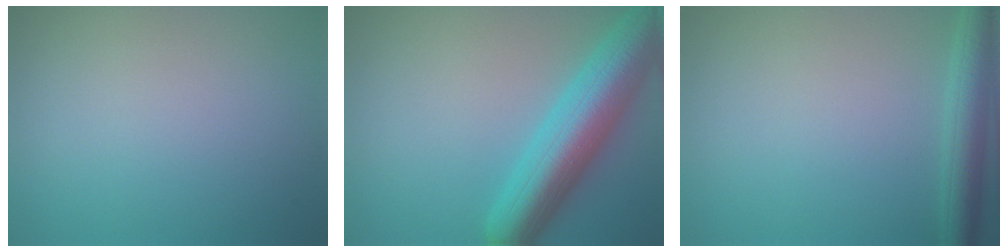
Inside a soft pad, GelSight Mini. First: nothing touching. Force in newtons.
{"total": 8.5, "press": 8.4, "slide": 0.5}
{"total": 3.4, "press": 3.4, "slide": 0.2}